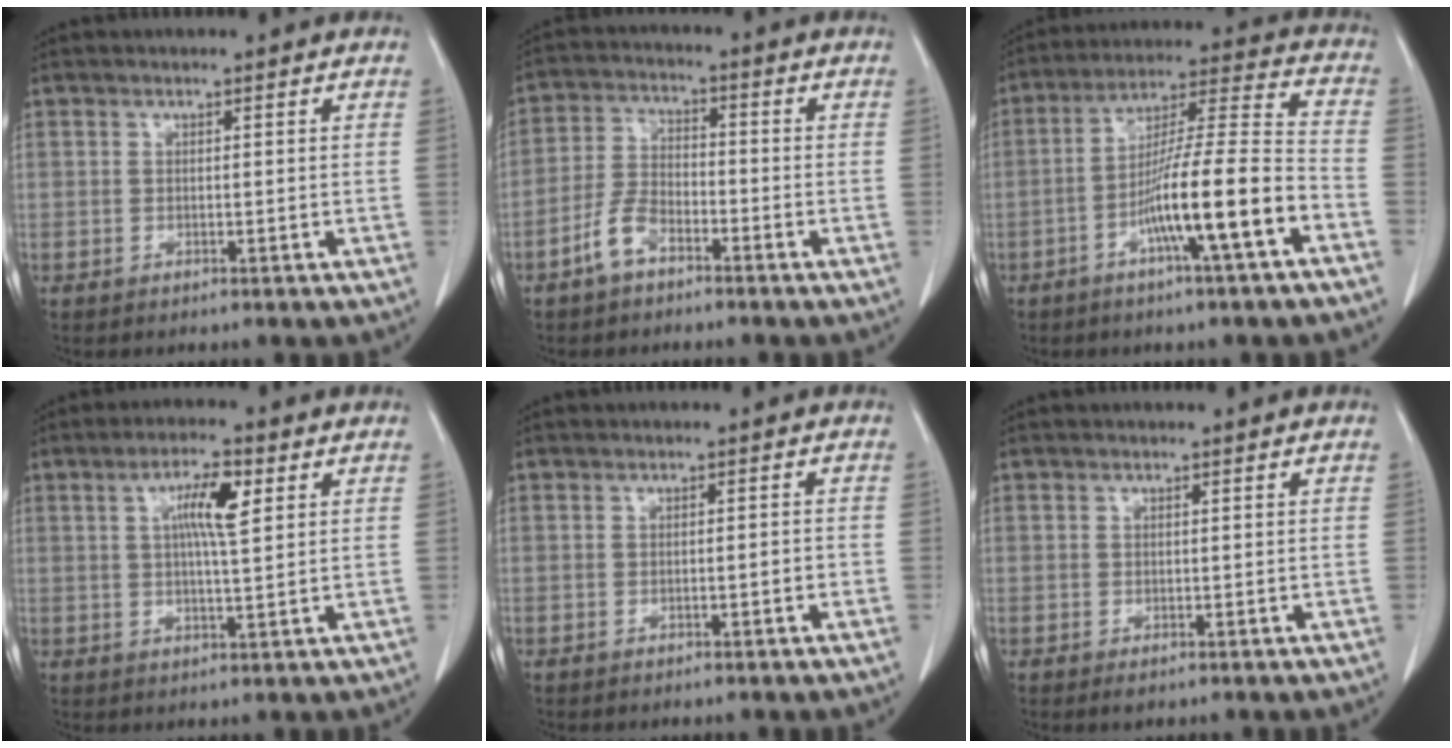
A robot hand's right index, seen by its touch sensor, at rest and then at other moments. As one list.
[{"total": 5.6, "force": [-3.6, 2.7, 3.4], "torque": [-0.083, 0.008, -0.071]}, {"total": 14.5, "force": [-6.0, -0.1, 13.2], "torque": [-0.229, 0.007, -0.105]}, {"total": 6.4, "force": [2.1, 0.9, 6.0], "torque": [-0.108, 0.004, 0.034]}, {"total": 1.1, "force": [-0.4, 0.2, 1.0], "torque": [-0.016, 0.001, -0.006]}, {"total": 0.8, "force": [-0.4, 0.6, 0.4], "torque": [-0.004, 0.001, -0.003]}]